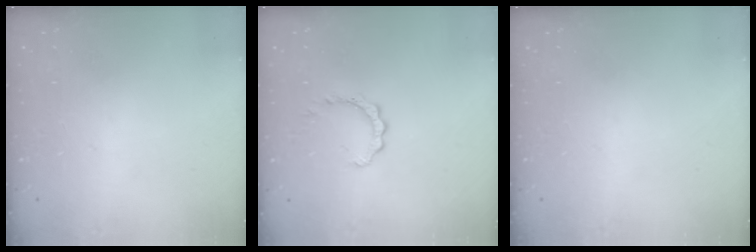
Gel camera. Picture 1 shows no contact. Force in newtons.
{"total": 2.7, "press": 2.7, "slide": 0.0}
{"total": 0.0}